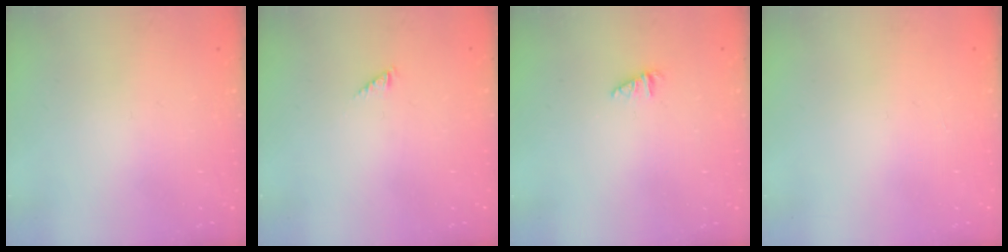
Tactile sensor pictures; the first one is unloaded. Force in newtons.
{"total": 0.0}
{"total": 1.2, "press": 1.2, "slide": 0.2}
{"total": 0.0}